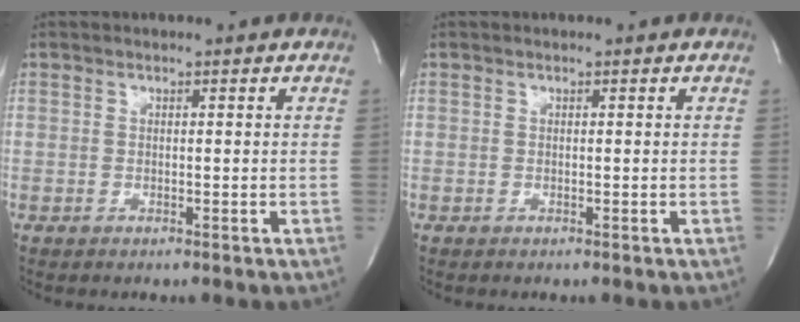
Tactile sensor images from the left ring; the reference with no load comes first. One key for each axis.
{"total": 0.0}